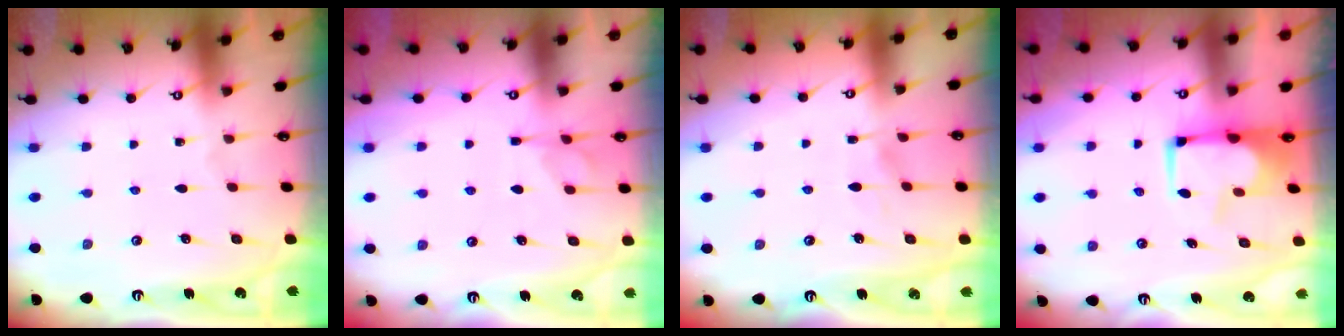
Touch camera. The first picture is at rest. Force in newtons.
{"total": 1.2, "press": 0.0, "slide": 1.2}
{"total": 3.9, "press": 3.9, "slide": 0.4}
{"total": 6.3, "press": 6.2, "slide": 1.2}